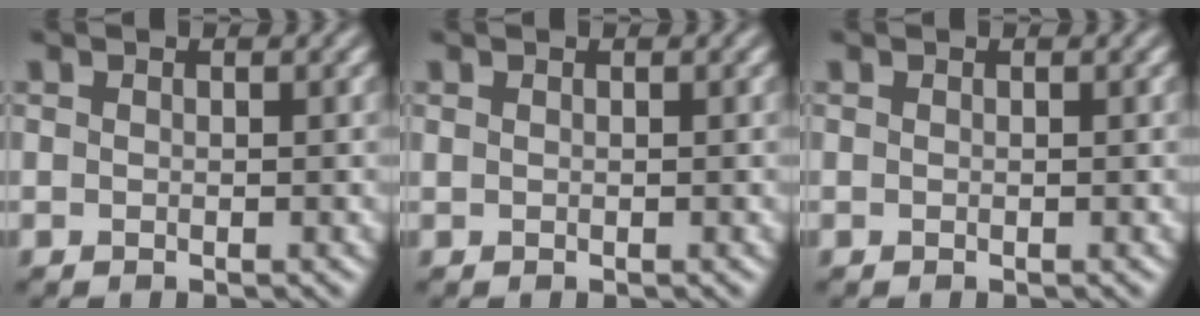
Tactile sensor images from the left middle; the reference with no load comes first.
{"total": 0.0}
{"total": 0.0}